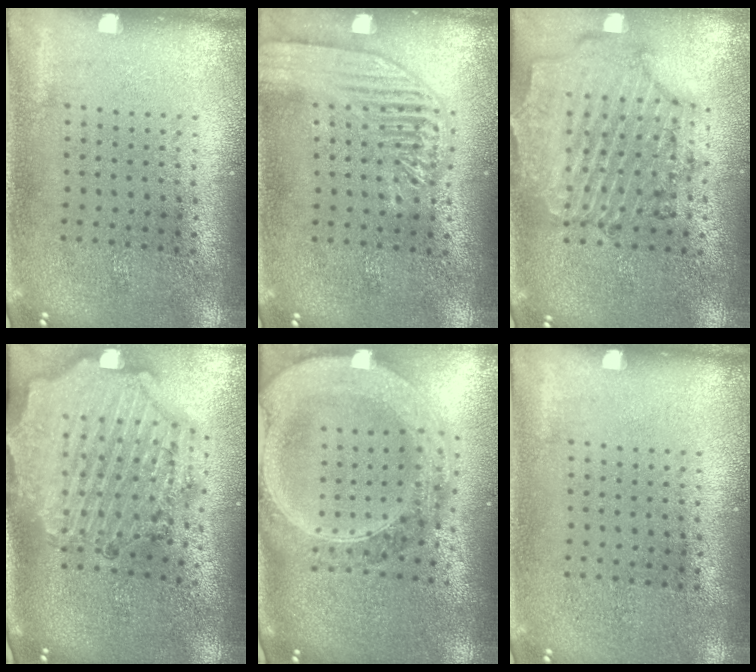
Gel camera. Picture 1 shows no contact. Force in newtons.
{"total": 1.8, "press": 1.8, "slide": 0.3}
{"total": 1.6, "press": 1.6, "slide": 0.4}
{"total": 2.9, "press": 2.6, "slide": 1.2}
{"total": 3.2, "press": 2.7, "slide": 1.8}
{"total": 0.0}